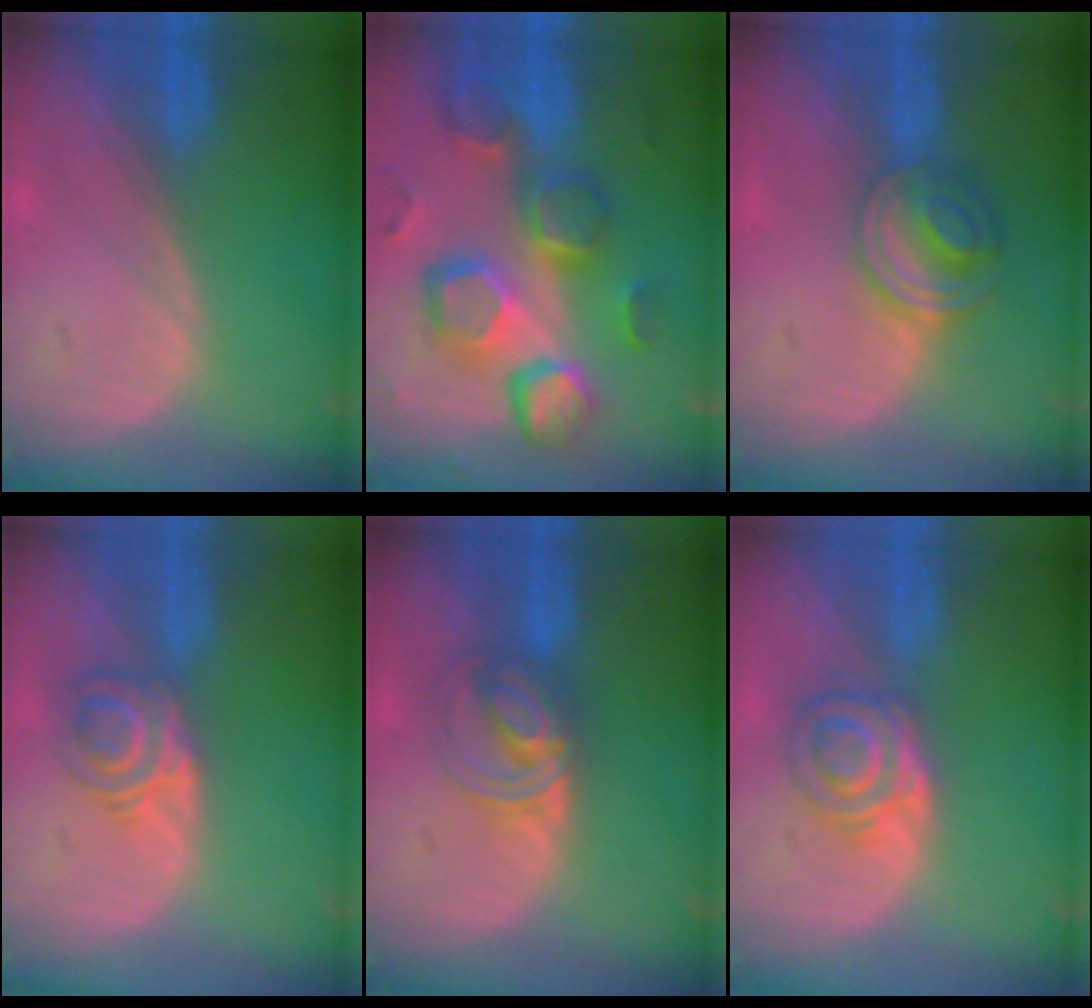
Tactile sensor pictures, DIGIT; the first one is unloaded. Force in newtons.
{"total": 12.9, "press": 11.3, "slide": 6.3}
{"total": 6.0, "press": 5.4, "slide": 2.6}
{"total": 5.9, "press": 4.8, "slide": 3.3}
{"total": 5.6, "press": 5.6, "slide": 0.5}
{"total": 5.5, "press": 5.2, "slide": 1.8}